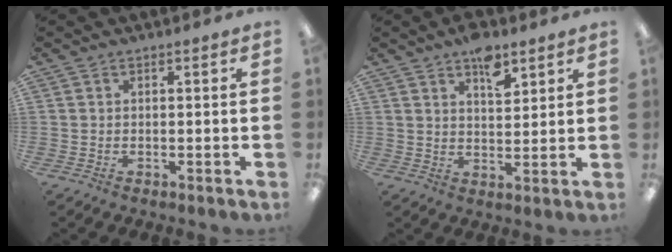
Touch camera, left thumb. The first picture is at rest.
{"total": 7.0, "force": [4.7, 3.3, 4.0], "torque": [-0.043, -0.028, 0.078]}